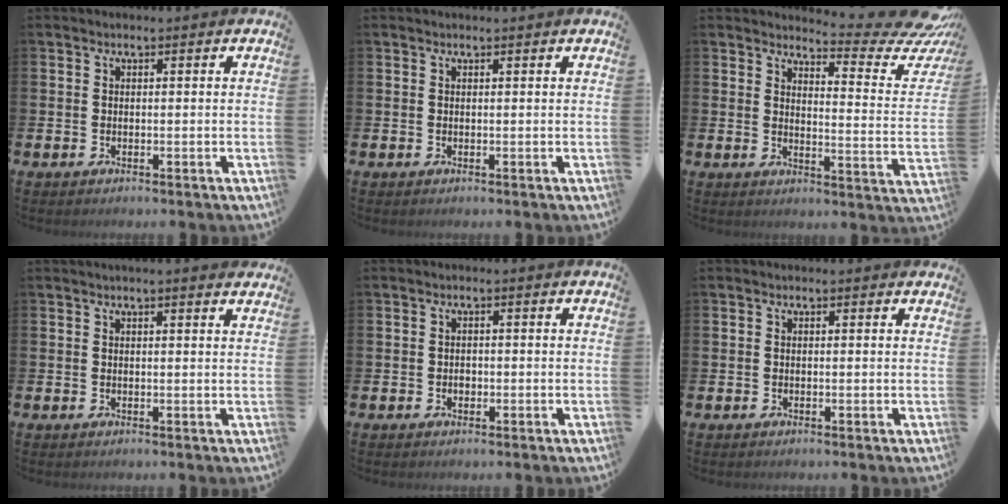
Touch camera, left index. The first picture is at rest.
{"total": 0.0}
{"total": 6.0, "force": [5.2, 1.3, 2.7], "torque": [-0.042, -0.052, 0.078]}
{"total": 1.4, "force": [1.4, -0.1, 0.4], "torque": [-0.008, -0.002, 0.025]}
{"total": 1.0, "force": [-0.1, 0.9, 0.5], "torque": [-0.008, 0.005, -0.004]}
{"total": 0.0}